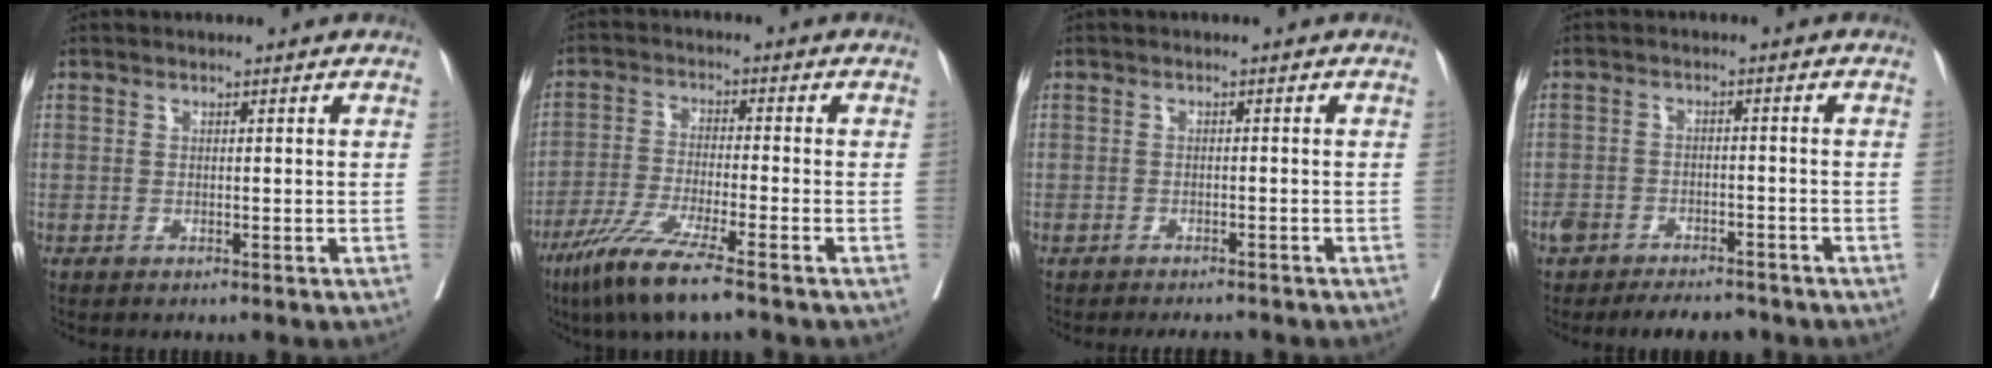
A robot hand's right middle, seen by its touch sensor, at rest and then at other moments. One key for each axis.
{"total": 9.2, "fx": -6.3, "fy": -0.1, "fz": 6.7, "tx": -0.135, "ty": -0.030, "tz": -0.122}
{"total": 4.4, "fx": -3.9, "fy": 1.2, "fz": 1.5, "tx": -0.015, "ty": -0.002, "tz": -0.053}
{"total": 8.2, "fx": -6.8, "fy": 3.3, "fz": 3.0, "tx": -0.050, "ty": 0.003, "tz": -0.100}